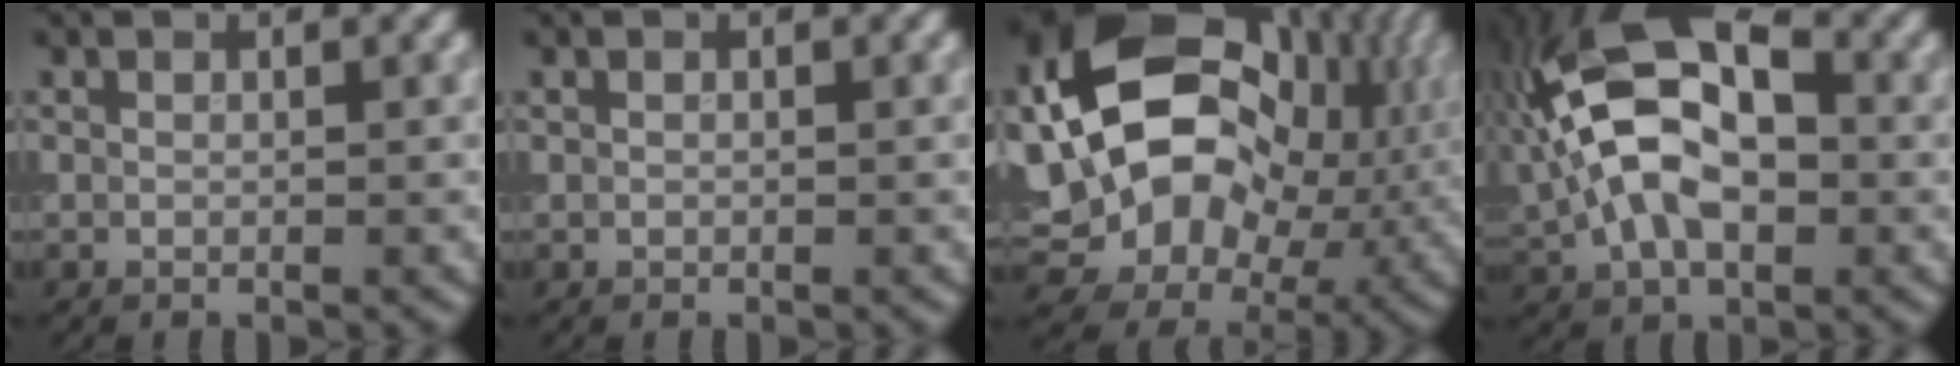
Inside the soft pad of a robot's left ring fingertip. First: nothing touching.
{"total": 0.0}
{"total": 20.8, "force": [3.0, 15.9, 13.0], "torque": [-0.261, 0.015, 0.066]}
{"total": 11.3, "force": [0.8, 6.7, 9.0], "torque": [-0.170, 0.024, 0.001]}